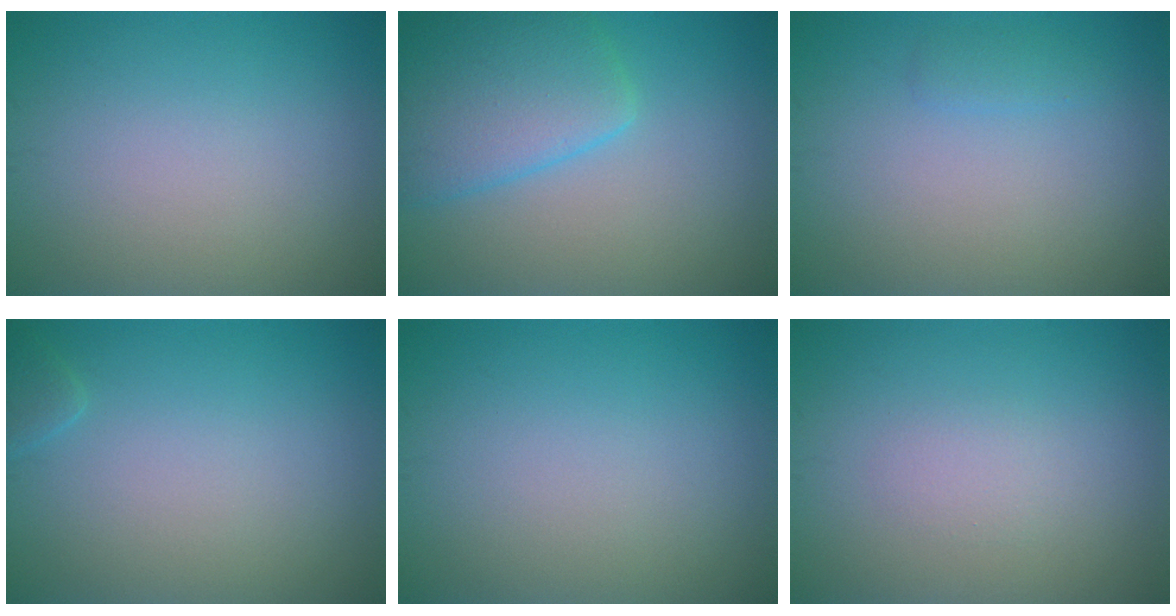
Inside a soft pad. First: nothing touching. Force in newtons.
{"total": 6.0, "press": 6.0, "slide": 0.4}
{"total": 0.8, "press": 0.8, "slide": 0.1}
{"total": 0.9, "press": 0.9, "slide": 0.1}
{"total": 0.0}
{"total": 1.1, "press": 1.1, "slide": 0.1}